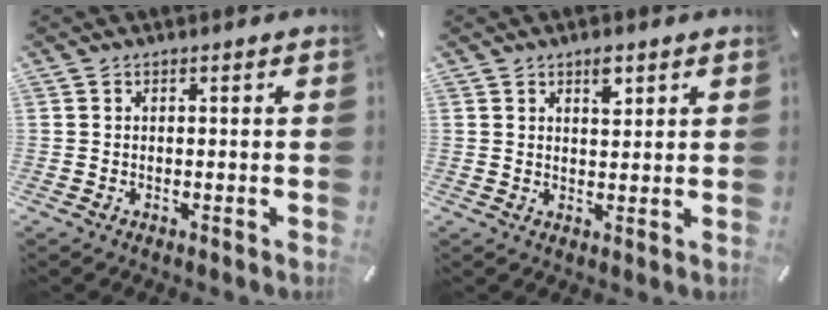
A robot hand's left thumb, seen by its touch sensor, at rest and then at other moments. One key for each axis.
{"total": 3.5, "fx": 2.2, "fy": 1.7, "fz": 2.2, "tx": -0.023, "ty": -0.007, "tz": 0.034}